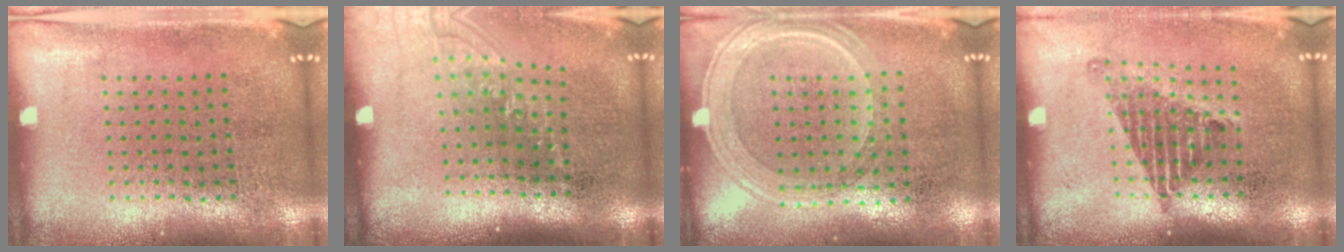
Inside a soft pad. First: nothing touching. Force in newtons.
{"total": 1.1, "press": 0.9, "slide": 0.5}
{"total": 1.2, "press": 1.1, "slide": 0.3}
{"total": 1.3, "press": 1.0, "slide": 0.8}